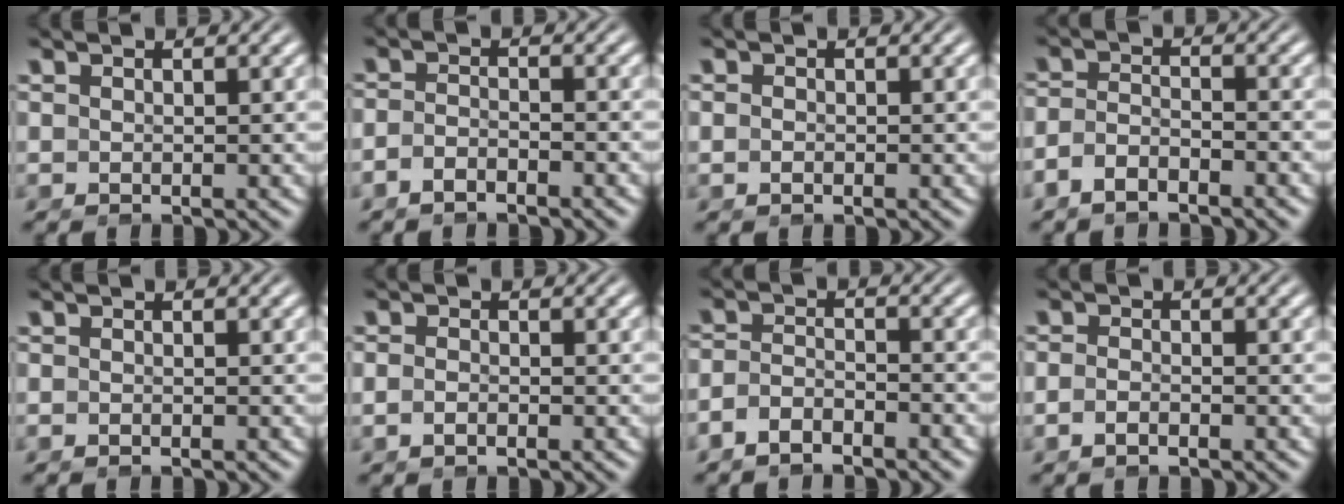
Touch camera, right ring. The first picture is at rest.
{"total": 2.2, "force": [-2.0, 0.4, 0.7], "torque": [-0.017, -0.008, -0.035]}
{"total": 0.5, "force": [-0.4, -0.1, 0.3], "torque": [-0.008, -0.005, -0.005]}
{"total": 3.3, "force": [-2.5, 1.6, 1.4], "torque": [-0.034, -0.013, -0.041]}
{"total": 0.6, "force": [-0.6, 0.1, 0.3], "torque": [-0.007, -0.001, -0.011]}
{"total": 1.1, "force": [-0.8, 0.1, 0.7], "torque": [-0.015, -0.003, -0.015]}
{"total": 3.3, "force": [-2.6, 1.6, 1.2], "torque": [-0.027, -0.011, -0.044]}
{"total": 1.3, "force": [-1.1, 0.1, 0.8], "torque": [-0.017, -0.002, -0.022]}